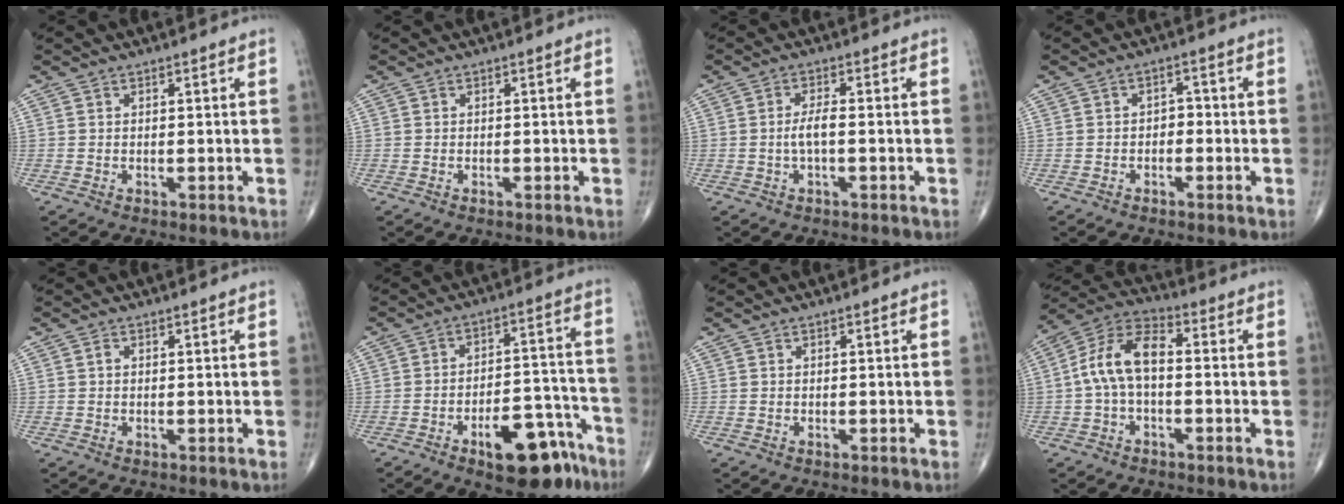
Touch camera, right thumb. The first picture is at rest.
{"total": 0.0}
{"total": 3.0, "force": [-0.5, 0.8, 2.9], "torque": [-0.065, 0.006, -0.011]}
{"total": 2.4, "force": [-0.7, 1.7, 1.5], "torque": [-0.005, 0.013, -0.019]}
{"total": 0.6, "force": [0.1, 0.5, 0.4], "torque": [-0.006, 0.000, 0.001]}
{"total": 14.6, "force": [-8.9, 6.2, 9.8], "torque": [-0.109, 0.078, -0.123]}
{"total": 0.0}
{"total": 10.6, "force": [-0.4, 5.6, 8.9], "torque": [-0.174, 0.037, -0.018]}